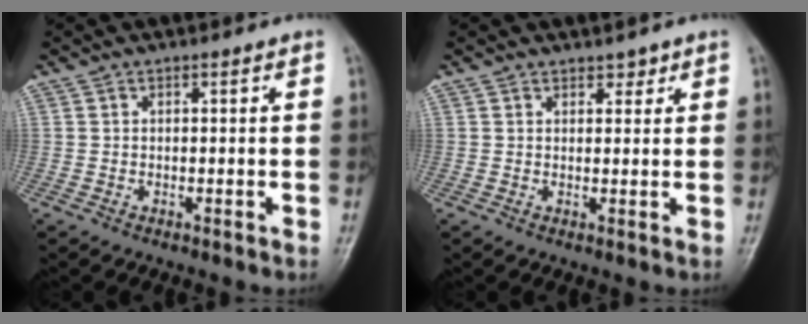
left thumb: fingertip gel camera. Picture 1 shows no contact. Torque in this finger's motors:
{"motor_torque": [-0.33, 0.05, -0.30, -0.15, 0.01]}